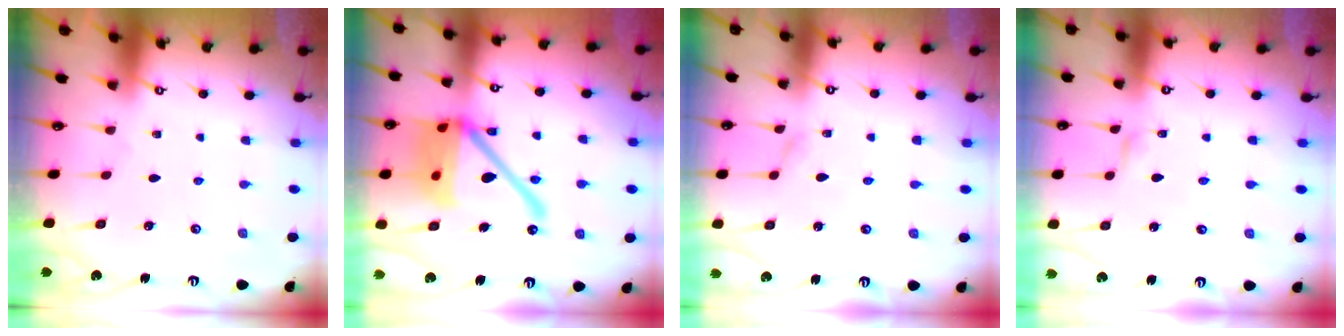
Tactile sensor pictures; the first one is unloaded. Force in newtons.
{"total": 22.6, "press": 22.4, "slide": 2.9}
{"total": 2.5, "press": 2.5, "slide": 0.2}
{"total": 2.4, "press": 2.4, "slide": 0.1}